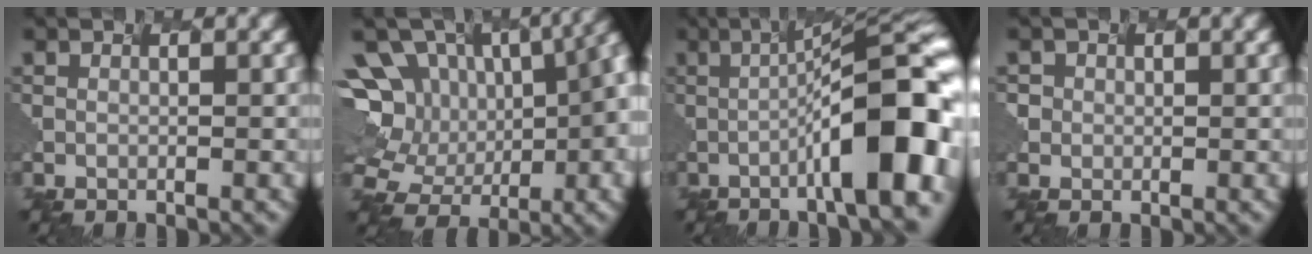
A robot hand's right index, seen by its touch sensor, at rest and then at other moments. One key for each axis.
{"total": 17.0, "fx": 0.0, "fy": 11.7, "fz": 12.3, "tx": -0.188, "ty": 0.006, "tz": 0.014}
{"total": 11.3, "fx": -2.7, "fy": 2.0, "fz": 10.8, "tx": -0.156, "ty": 0.006, "tz": -0.036}
{"total": 1.1, "fx": -0.1, "fy": 0.6, "fz": -0.9, "tx": 0.004, "ty": -0.006, "tz": 0.011}